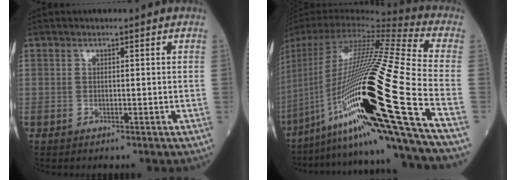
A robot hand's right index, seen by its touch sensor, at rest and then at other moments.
{"total": 34.5, "force": [-12.2, 0.9, 32.2], "torque": [-0.578, -0.034, -0.218]}